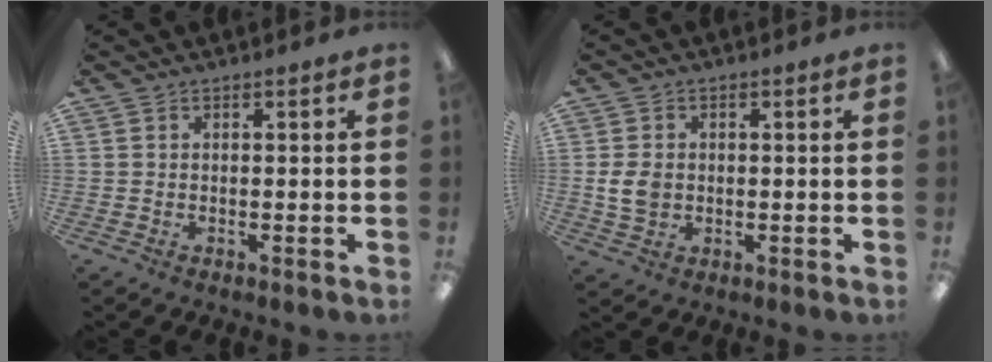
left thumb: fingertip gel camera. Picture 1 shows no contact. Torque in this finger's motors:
{"motor_torque": [-0.11, 0.26, 0.29, -0.27, 0.02]}